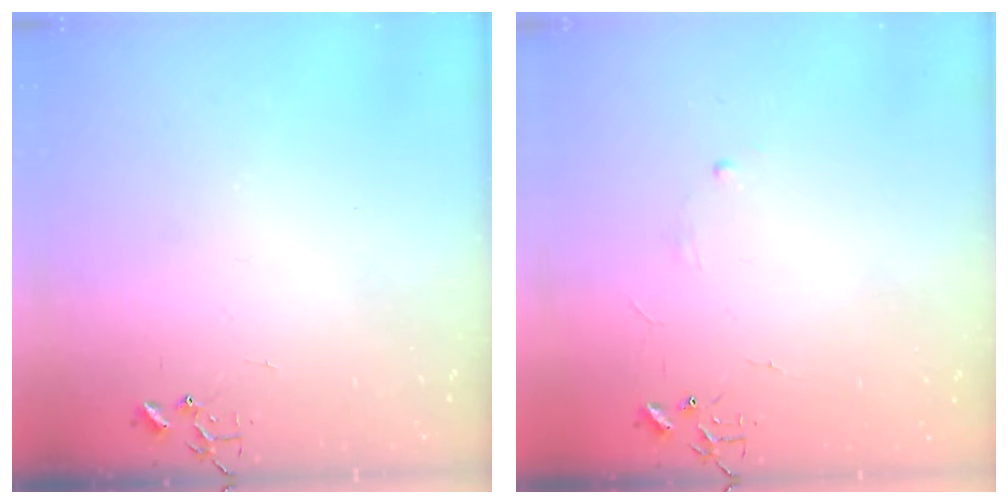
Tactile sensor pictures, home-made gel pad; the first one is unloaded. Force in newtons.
{"total": 2.9, "press": 2.8, "slide": 0.5}